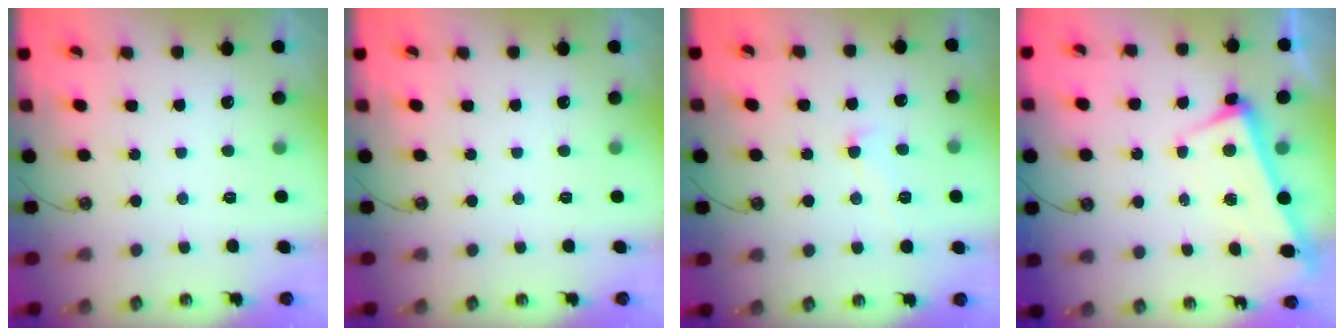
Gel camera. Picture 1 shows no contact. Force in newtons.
{"total": 0.0}
{"total": 1.2, "press": 1.2, "slide": 0.2}
{"total": 3.2, "press": 3.0, "slide": 0.9}